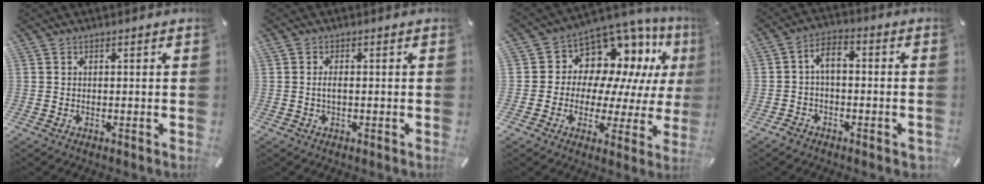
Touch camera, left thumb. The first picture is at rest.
{"total": 2.0, "force": [-0.2, 0.6, 2.0], "torque": [-0.036, -0.002, -0.004]}
{"total": 11.0, "force": [6.8, 8.1, 3.1], "torque": [-0.061, -0.077, 0.126]}
{"total": 5.8, "force": [-0.7, 4.2, 4.0], "torque": [-0.074, 0.019, -0.012]}